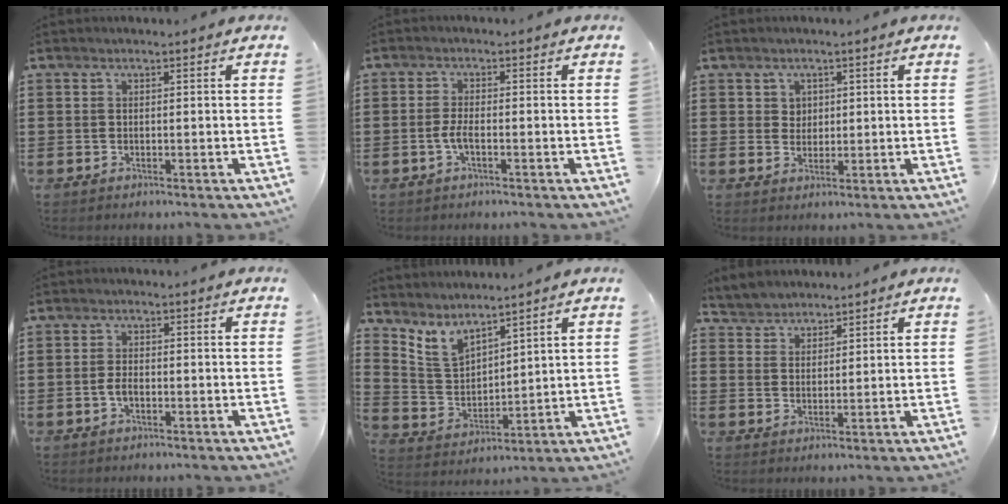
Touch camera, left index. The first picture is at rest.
{"total": 2.6, "force": [-1.0, 0.6, 2.3], "torque": [-0.056, -0.003, -0.022]}
{"total": 2.1, "force": [0.9, 1.8, 0.4], "torque": [-0.007, 0.003, 0.015]}
{"total": 2.2, "force": [-0.8, 1.0, 1.9], "torque": [-0.051, -0.004, -0.019]}
{"total": 5.4, "force": [4.5, 2.4, 1.8], "torque": [-0.058, -0.019, 0.084]}
{"total": 2.9, "force": [2.7, 0.9, -0.7], "torque": [-0.001, -0.003, 0.052]}